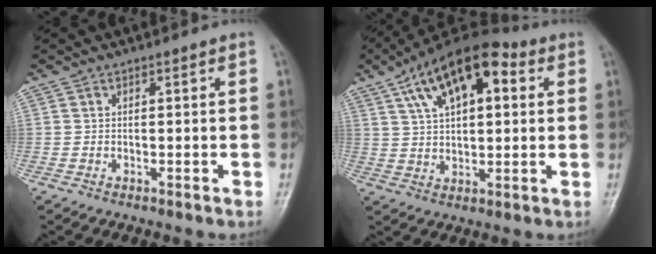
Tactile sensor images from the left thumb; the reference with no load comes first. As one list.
[{"total": 16.6, "force": [6.4, 8.1, 13.0], "torque": [-0.189, 0.010, 0.099]}]